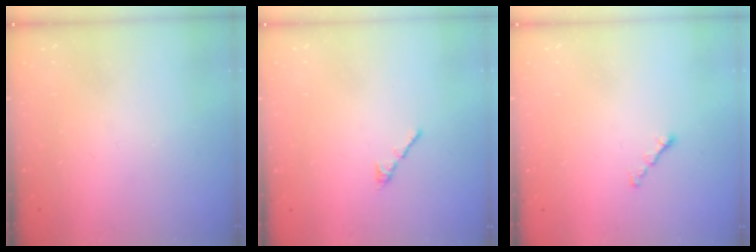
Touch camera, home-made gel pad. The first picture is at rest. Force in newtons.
{"total": 2.7, "press": 2.6, "slide": 0.7}
{"total": 0.8, "press": 0.7, "slide": 0.4}